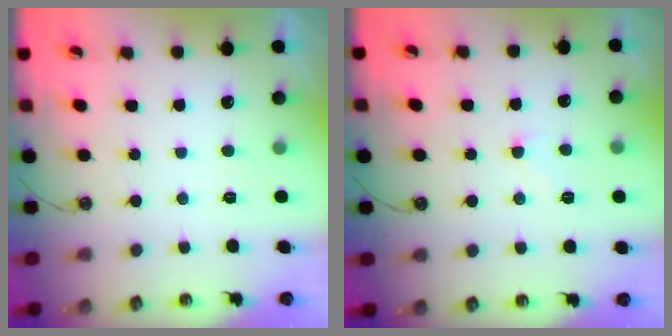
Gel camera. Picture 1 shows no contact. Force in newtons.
{"total": 2.0, "press": 2.0, "slide": 0.4}